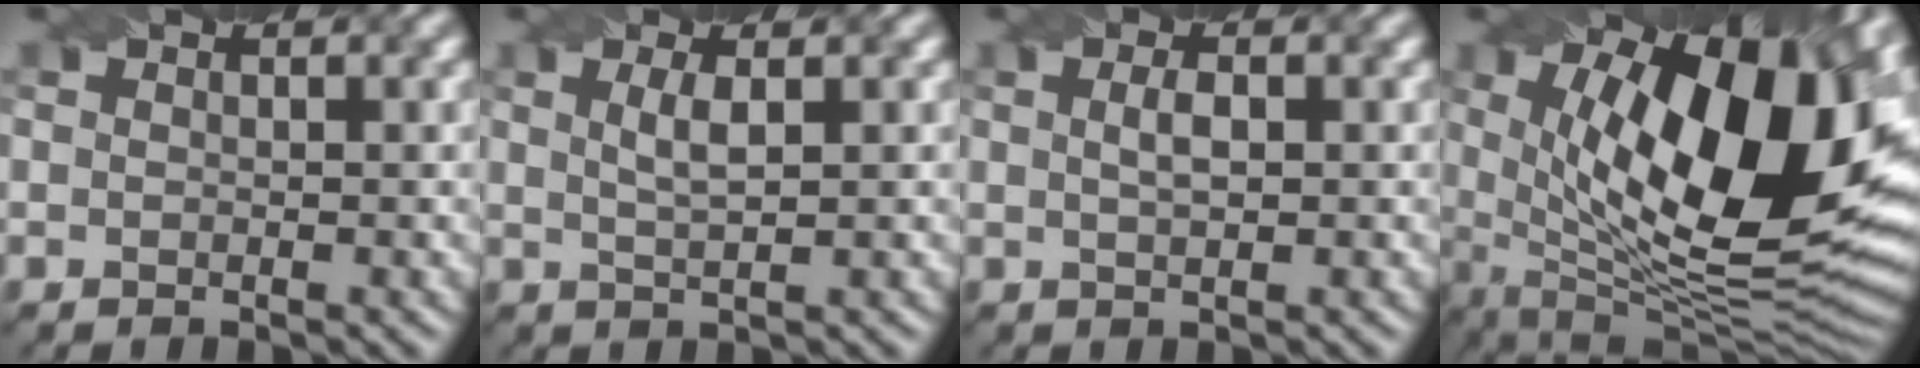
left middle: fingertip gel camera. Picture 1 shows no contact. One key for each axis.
{"total": 1.9, "fx": 0.4, "fy": 0.4, "fz": 1.8, "tx": -0.033, "ty": 0.000, "tz": 0.010}
{"total": 1.5, "fx": 0.1, "fy": 0.5, "fz": 1.4, "tx": -0.027, "ty": 0.002, "tz": 0.004}
{"total": 17.6, "fx": 3.6, "fy": 7.7, "fz": 15.4, "tx": -0.217, "ty": -0.007, "tz": 0.057}